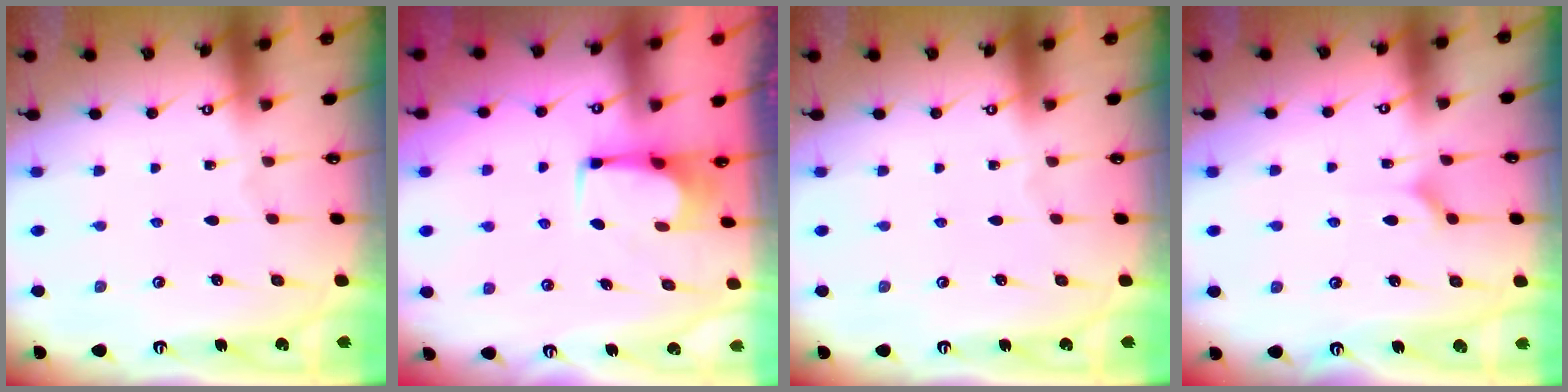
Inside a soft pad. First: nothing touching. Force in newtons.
{"total": 2.5, "press": 2.4, "slide": 0.4}
{"total": 0.0}
{"total": 3.7, "press": 3.7, "slide": 0.4}